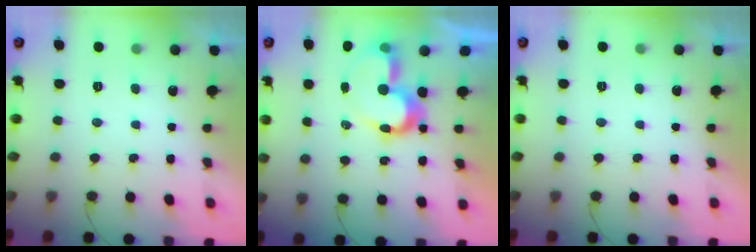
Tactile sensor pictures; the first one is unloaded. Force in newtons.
{"total": 9.8, "press": 9.3, "slide": 3.2}
{"total": 1.8, "press": 1.8, "slide": 0.1}